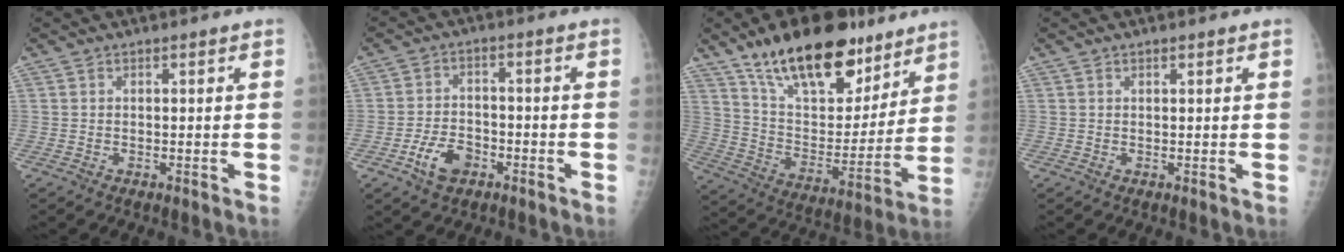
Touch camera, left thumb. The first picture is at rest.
{"total": 6.8, "force": [-3.4, 4.4, 4.0], "torque": [-0.061, 0.021, -0.059]}
{"total": 24.3, "force": [16.6, 10.9, 14.0], "torque": [-0.181, -0.066, 0.274]}
{"total": 0.6, "force": [0.4, 0.3, 0.4], "torque": [-0.007, -0.002, 0.007]}